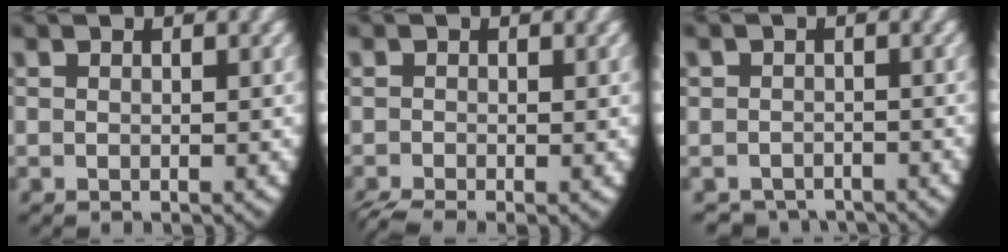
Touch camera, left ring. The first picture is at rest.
{"total": 2.5, "force": [-1.8, 1.1, 1.2], "torque": [-0.026, -0.017, -0.022]}
{"total": 3.6, "force": [-3.2, 1.6, 0.0], "torque": [0.005, -0.017, -0.050]}